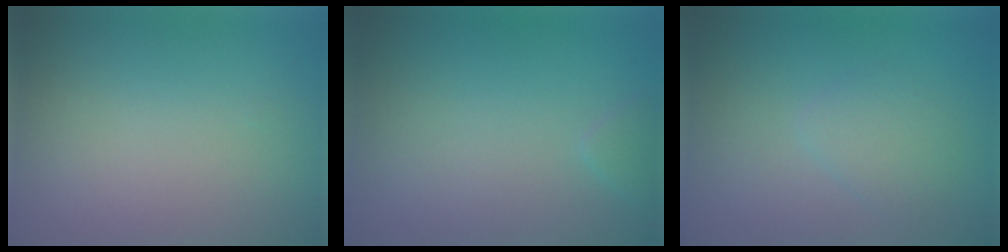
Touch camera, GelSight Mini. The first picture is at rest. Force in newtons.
{"total": 0.7, "press": 0.7, "slide": 0.1}
{"total": 1.8, "press": 1.8, "slide": 0.1}